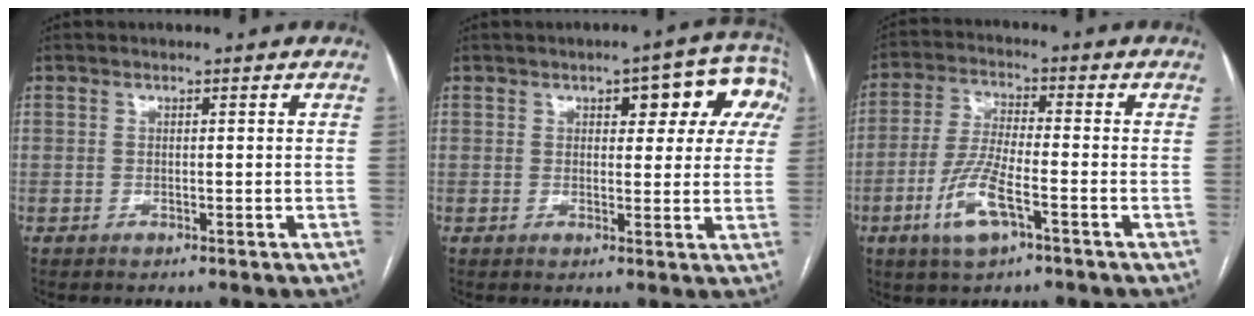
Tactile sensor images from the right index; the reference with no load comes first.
{"total": 10.1, "force": [4.0, 4.2, 8.3], "torque": [-0.081, 0.030, 0.044]}
{"total": 8.8, "force": [-4.0, 1.9, 7.6], "torque": [-0.166, -0.010, -0.075]}